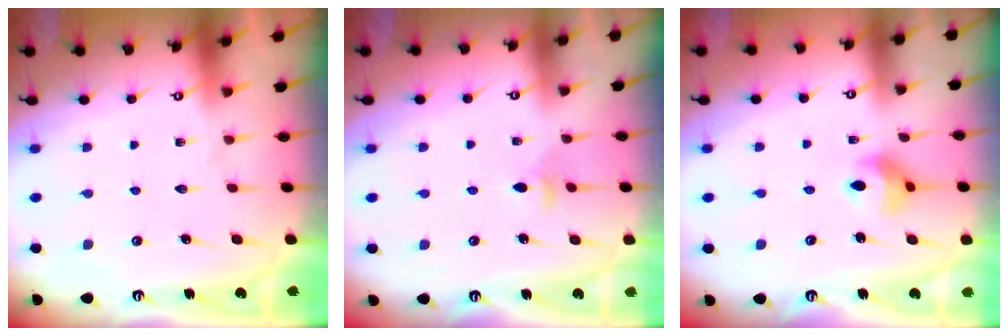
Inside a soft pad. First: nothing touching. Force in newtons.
{"total": 3.8, "press": 3.7, "slide": 0.8}
{"total": 7.7, "press": 7.7, "slide": 1.0}